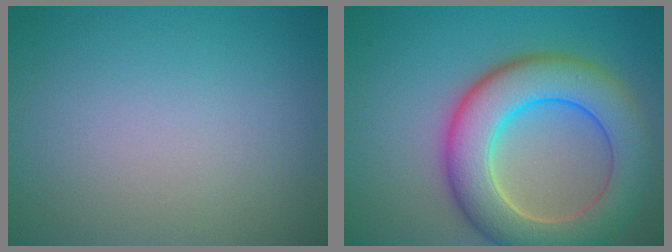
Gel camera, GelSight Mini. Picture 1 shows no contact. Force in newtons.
{"total": 9.6, "press": 9.6, "slide": 0.6}